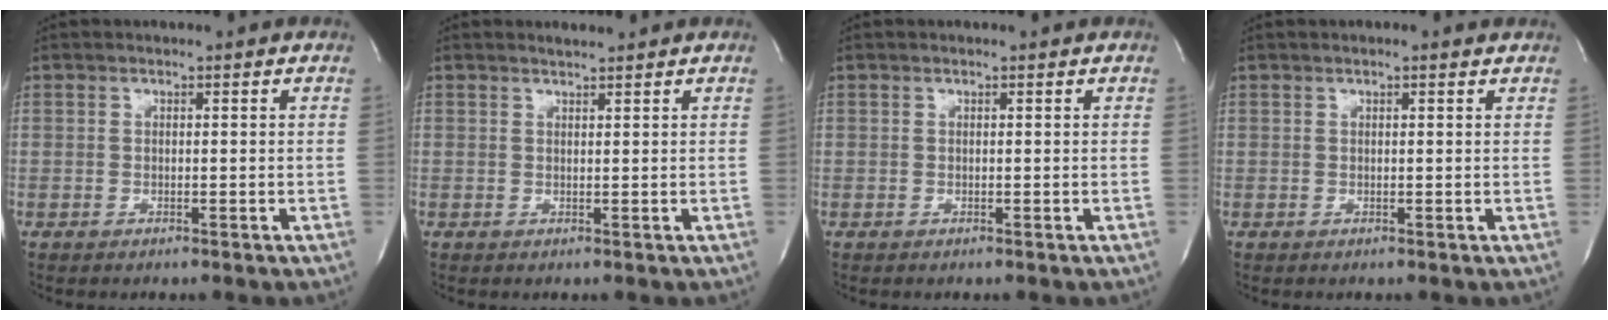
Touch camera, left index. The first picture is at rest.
{"total": 0.5, "force": [0.5, 0.0, 0.0], "torque": [-0.006, -0.004, 0.011]}
{"total": 0.0}
{"total": 1.2, "force": [0.8, 0.2, 0.9], "torque": [-0.016, 0.009, 0.009]}